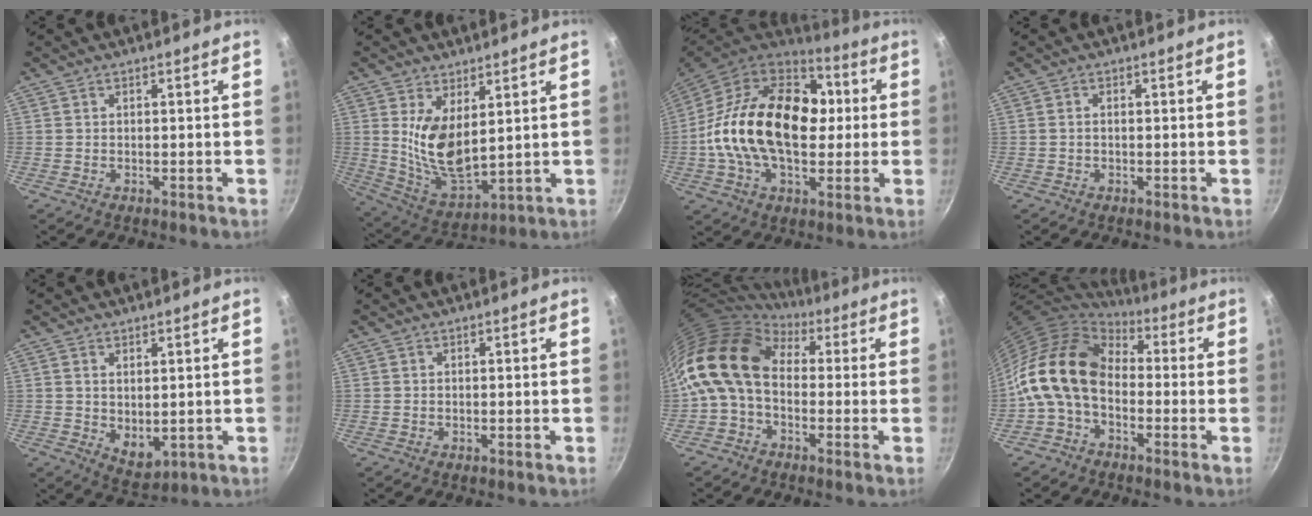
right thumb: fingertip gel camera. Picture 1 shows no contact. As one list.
[{"total": 11.9, "force": [3.3, 5.8, 9.9], "torque": [-0.175, -0.042, 0.076]}, {"total": 27.6, "force": [1.2, 17.6, 21.2], "torque": [-0.340, 0.033, 0.008]}, {"total": 0.9, "force": [-0.1, 0.5, 0.7], "torque": [-0.016, 0.005, -0.002]}, {"total": 5.3, "force": [1.0, 3.1, 4.1], "torque": [-0.057, -0.020, 0.026]}, {"total": 0.0}, {"total": 13.6, "force": [0.9, 9.6, 9.6], "torque": [-0.168, 0.028, -0.007]}, {"total": 15.2, "force": [-1.1, 10.5, 10.9], "torque": [-0.182, 0.035, -0.041]}]